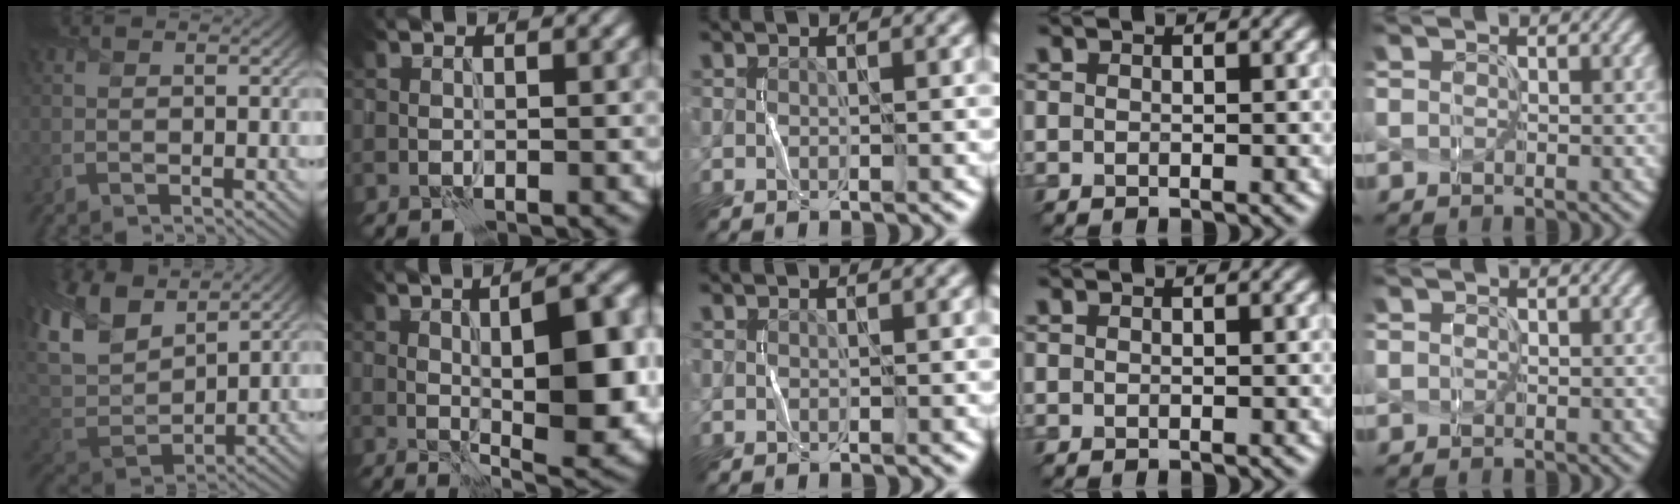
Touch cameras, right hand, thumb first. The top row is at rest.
{"thumb": {"total": 12.1, "force": [6.4, 6.4, 8.0], "torque": [-0.210, 0.025, 0.120]}, "index": {"total": 12.2, "force": [0.9, 4.1, 11.5], "torque": [-0.151, 0.004, 0.019]}}